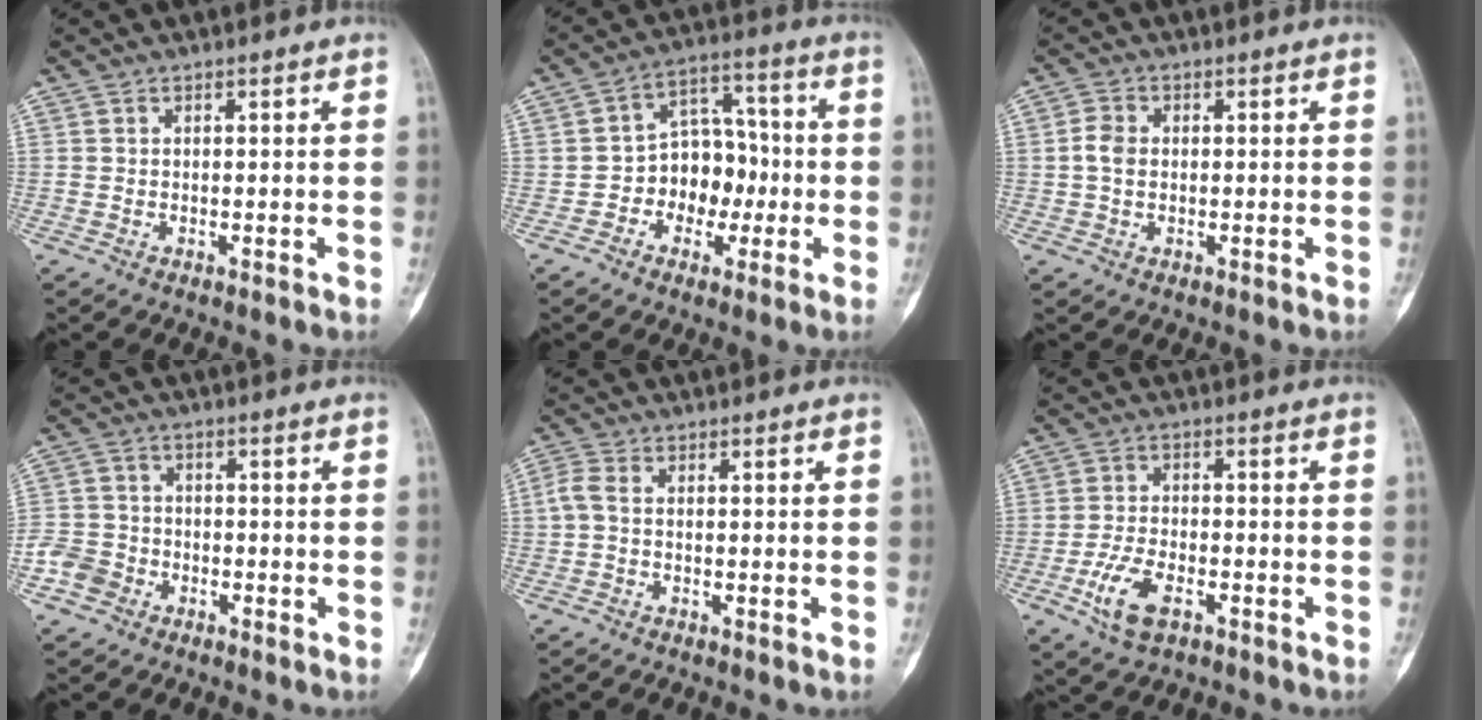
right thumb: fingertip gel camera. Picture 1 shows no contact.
{"total": 9.0, "force": [-2.0, 7.0, 5.3], "torque": [-0.036, 0.042, -0.041]}
{"total": 3.6, "force": [0.0, 2.8, 2.3], "torque": [-0.046, 0.007, -0.005]}
{"total": 5.5, "force": [-2.8, 4.5, 1.4], "torque": [-0.009, 0.021, -0.061]}
{"total": 2.5, "force": [-0.3, 1.2, 2.2], "torque": [-0.053, 0.001, -0.018]}
{"total": 7.5, "force": [-3.4, 3.8, 5.5], "torque": [-0.110, 0.013, -0.064]}